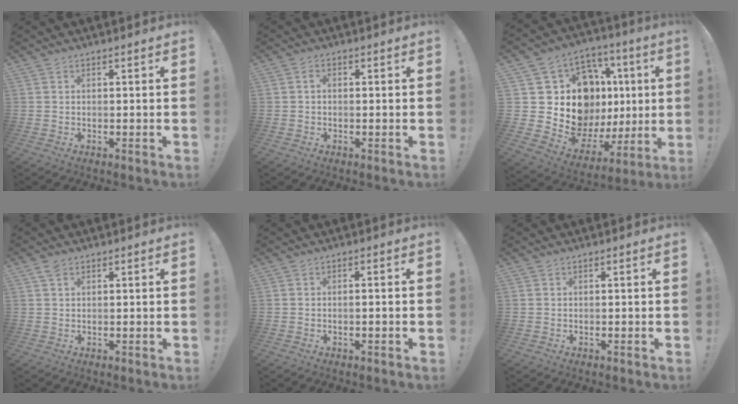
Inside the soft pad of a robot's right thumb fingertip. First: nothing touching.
{"total": 1.3, "force": [-0.3, 0.9, 0.9], "torque": [-0.019, 0.007, -0.005]}
{"total": 18.1, "force": [4.9, 14.2, 10.1], "torque": [-0.163, -0.044, 0.132]}
{"total": 2.0, "force": [1.3, 1.1, 1.1], "torque": [-0.023, 0.000, 0.023]}
{"total": 1.1, "force": [-0.6, -0.1, 0.9], "torque": [-0.017, 0.000, -0.010]}
{"total": 0.0}